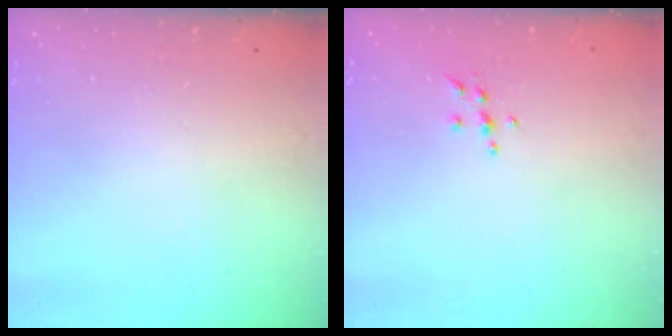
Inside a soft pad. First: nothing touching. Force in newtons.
{"total": 4.9, "press": 4.9, "slide": 0.7}